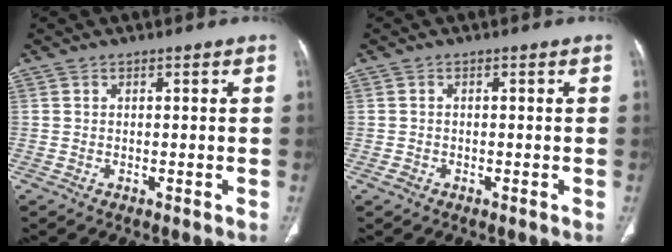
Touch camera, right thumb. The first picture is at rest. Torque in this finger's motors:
{"motor_torque": [0.22, 0.47, -0.16, -0.25, 0.09]}